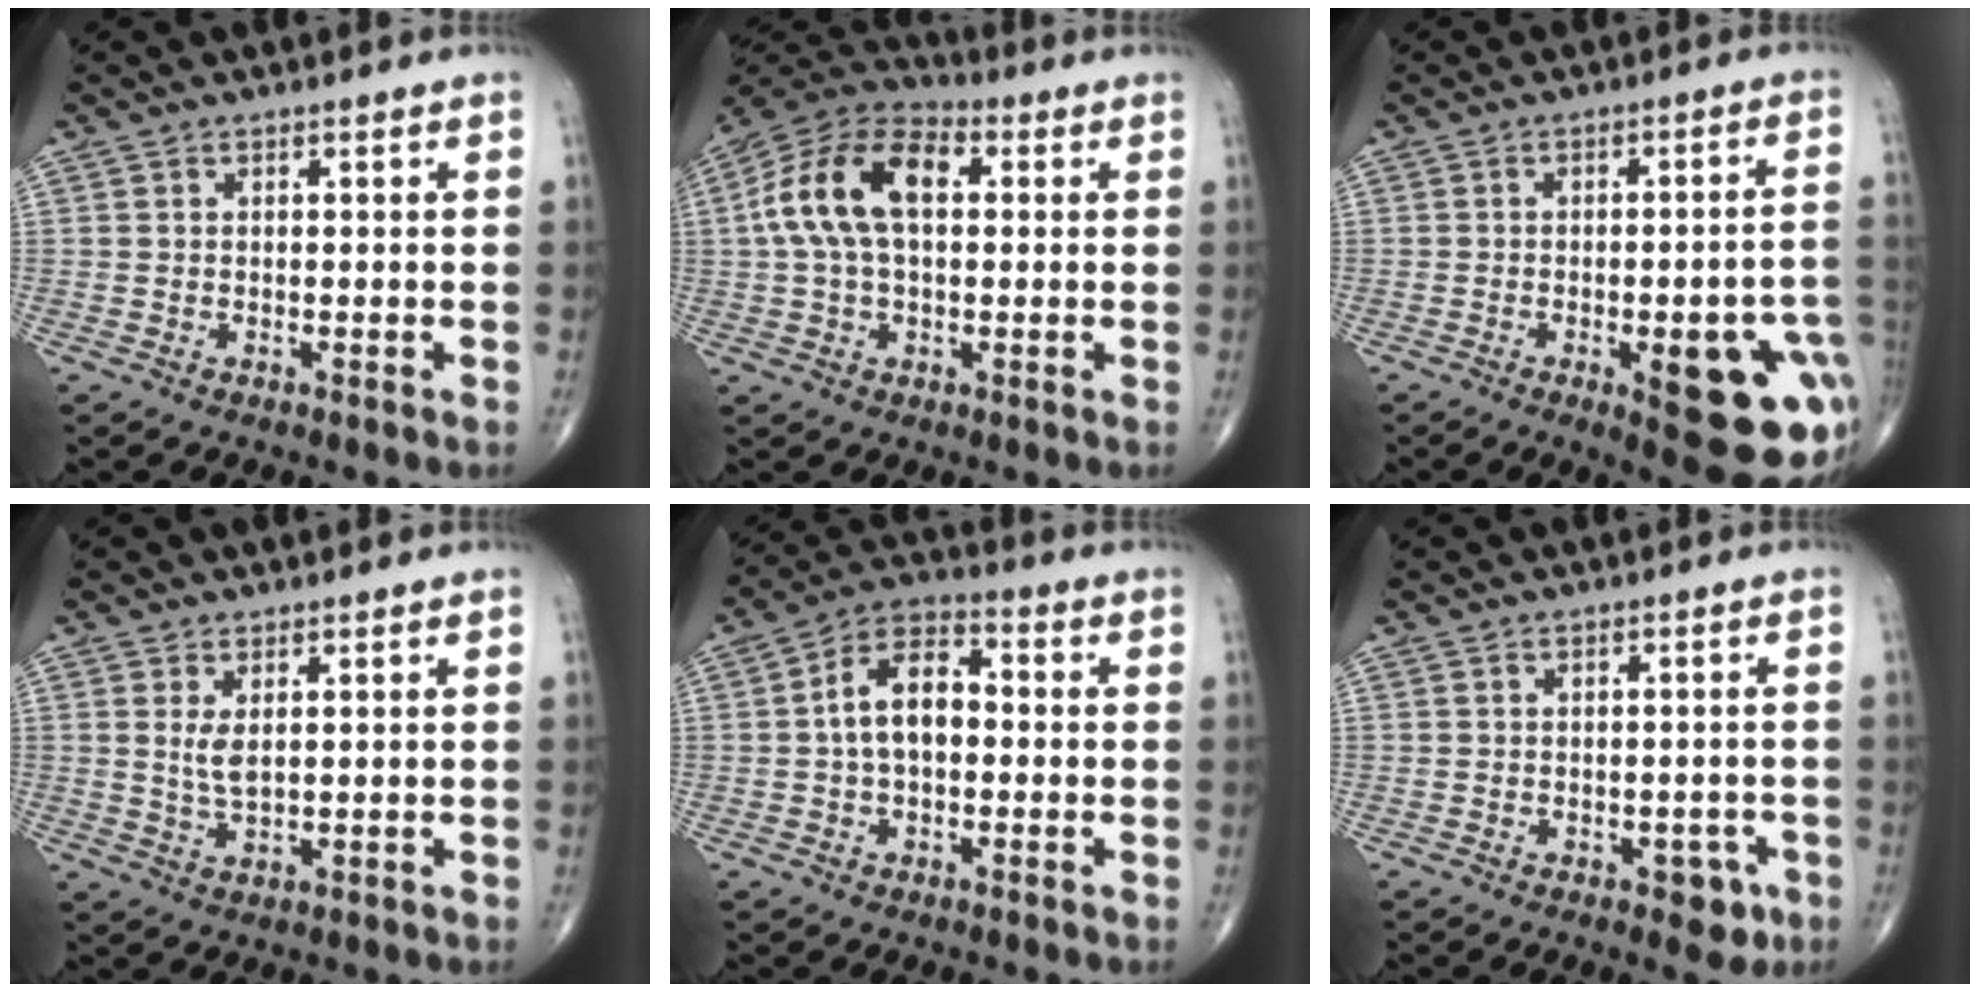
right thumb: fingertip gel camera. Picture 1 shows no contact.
{"total": 15.2, "force": [2.5, 8.7, 12.2], "torque": [-0.236, 0.033, 0.036]}
{"total": 18.9, "force": [-6.0, 6.3, 16.8], "torque": [-0.147, 0.020, -0.051]}
{"total": 3.3, "force": [1.0, 1.3, 2.9], "torque": [-0.057, -0.012, 0.027]}
{"total": 9.9, "force": [0.1, 5.9, 7.9], "torque": [-0.133, 0.031, -0.007]}
{"total": 4.0, "force": [-1.9, 2.3, 2.6], "torque": [-0.010, 0.008, -0.021]}